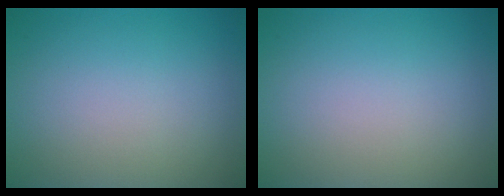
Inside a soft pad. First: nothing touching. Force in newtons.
{"total": 0.0}